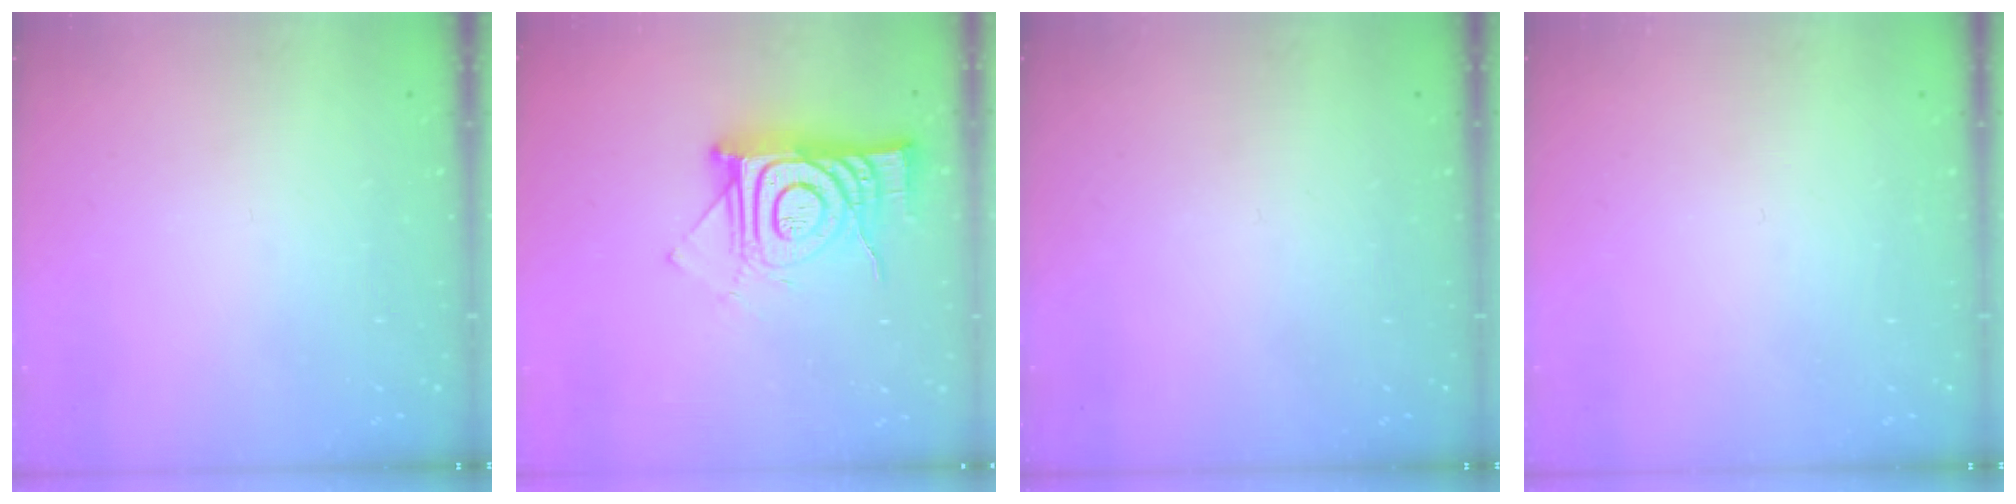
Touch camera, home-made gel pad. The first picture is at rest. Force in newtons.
{"total": 14.7, "press": 14.6, "slide": 1.2}
{"total": 0.0}
{"total": 0.0}